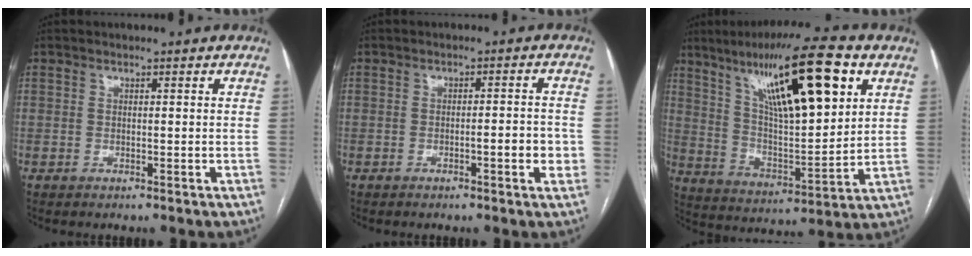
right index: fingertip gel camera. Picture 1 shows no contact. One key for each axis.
{"total": 6.9, "fx": -2.1, "fy": 0.8, "fz": 6.6, "tx": -0.088, "ty": 0.011, "tz": -0.027}
{"total": 20.9, "fx": 10.4, "fy": 3.9, "fz": 17.8, "tx": -0.301, "ty": 0.023, "tz": 0.181}